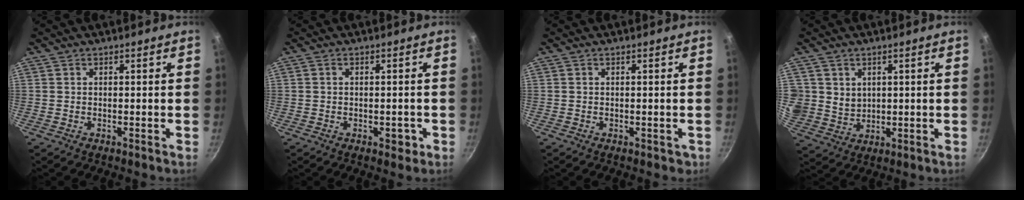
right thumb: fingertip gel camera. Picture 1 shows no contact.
{"total": 2.7, "force": [-0.9, 1.7, 1.8], "torque": [-0.006, 0.012, -0.009]}
{"total": 0.7, "force": [-0.2, 0.6, 0.4], "torque": [0.001, -0.001, -0.001]}
{"total": 5.4, "force": [2.1, 4.7, 1.7], "torque": [-0.011, -0.012, 0.047]}